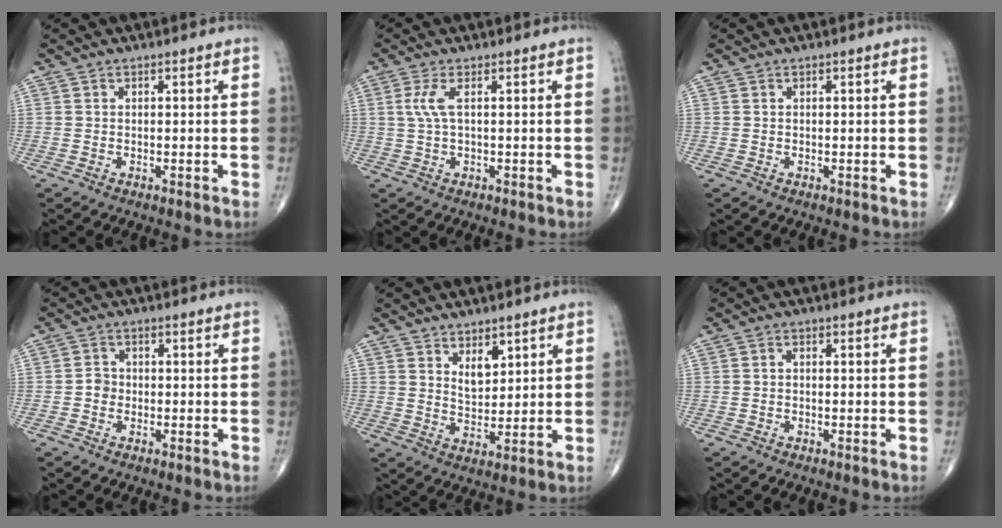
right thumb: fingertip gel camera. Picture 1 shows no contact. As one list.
[{"total": 3.1, "force": [0.6, 0.6, 2.9], "torque": [-0.088, 0.007, 0.015]}, {"total": 0.0}, {"total": 2.1, "force": [-0.6, 1.9, 0.8], "torque": [-0.002, 0.007, -0.016]}, {"total": 5.0, "force": [2.8, 2.6, 3.2], "torque": [-0.035, -0.027, 0.054]}, {"total": 0.7, "force": [-0.2, 0.5, 0.5], "torque": [-0.007, 0.001, -0.007]}]